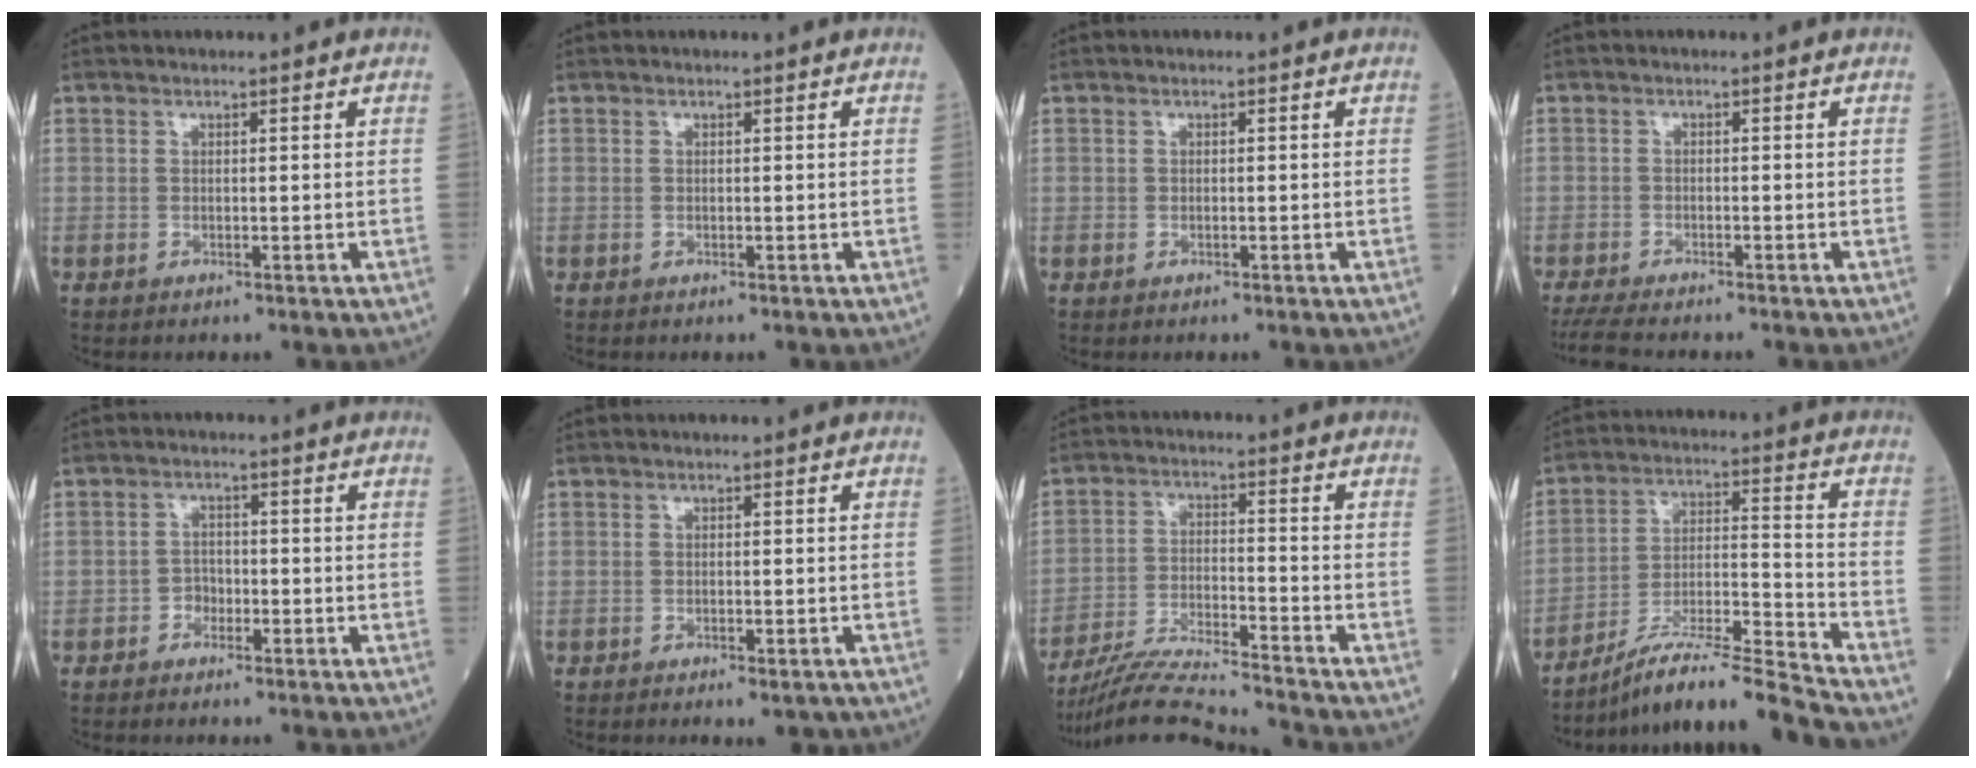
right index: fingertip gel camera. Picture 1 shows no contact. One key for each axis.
{"total": 0.0}
{"total": 0.0}
{"total": 5.0, "fx": -4.5, "fy": 0.9, "fz": 2.0, "tx": -0.041, "ty": -0.019, "tz": -0.079}
{"total": 2.0, "fx": -1.3, "fy": 1.4, "fz": 0.6, "tx": -0.006, "ty": 0.008, "tz": -0.026}
{"total": 2.2, "fx": -1.5, "fy": 0.6, "fz": 1.5, "tx": -0.019, "ty": -0.005, "tz": -0.015}
{"total": 11.7, "fx": -11.1, "fy": -1.6, "fz": 3.3, "tx": -0.060, "ty": -0.011, "tz": -0.198}
{"total": 14.5, "fx": -13.1, "fy": -1.9, "fz": 6.0, "tx": -0.099, "ty": 0.013, "tz": -0.231}